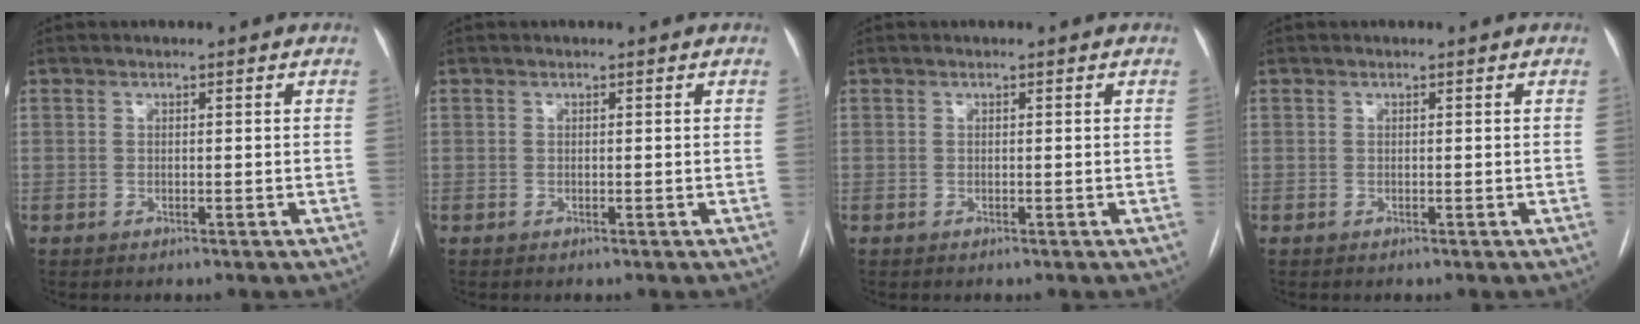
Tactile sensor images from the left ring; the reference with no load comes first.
{"total": 0.0}
{"total": 0.0}
{"total": 0.0}